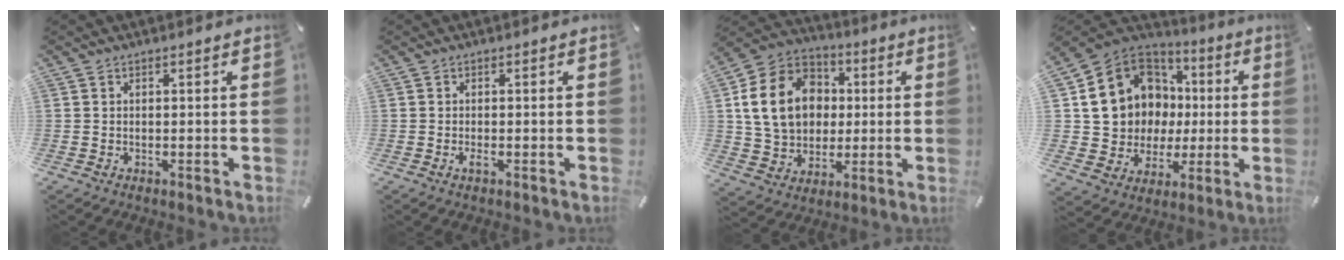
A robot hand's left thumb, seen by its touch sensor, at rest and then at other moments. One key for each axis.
{"total": 1.2, "fx": -0.4, "fy": 0.3, "fz": 1.1, "tx": -0.020, "ty": -0.001, "tz": -0.007}
{"total": 18.1, "fx": 1.9, "fy": 15.0, "fz": 10.0, "tx": -0.206, "ty": 0.017, "tz": 0.040}
{"total": 15.6, "fx": 3.2, "fy": 14.3, "fz": 5.4, "tx": -0.110, "ty": -0.025, "tz": 0.084}